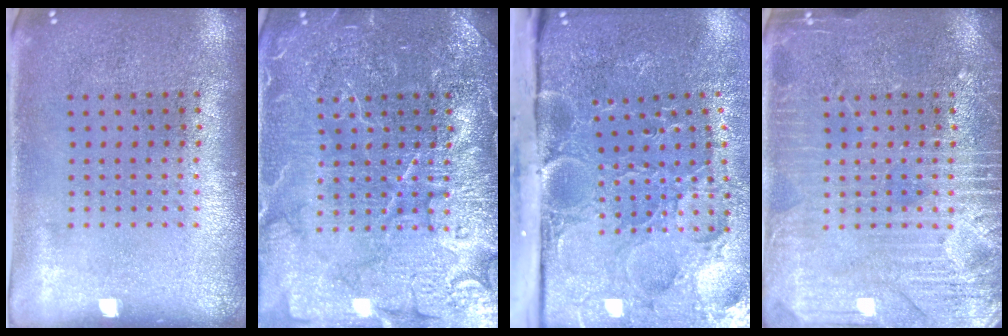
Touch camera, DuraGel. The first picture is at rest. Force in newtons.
{"total": 6.9, "press": 6.9, "slide": 1.0}
{"total": 5.2, "press": 4.1, "slide": 3.2}
{"total": 5.2, "press": 5.1, "slide": 0.7}